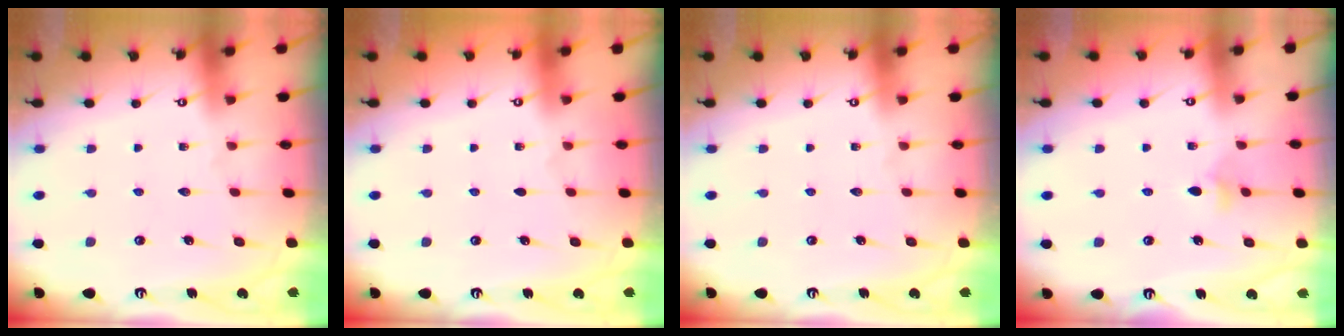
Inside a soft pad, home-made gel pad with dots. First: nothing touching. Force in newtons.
{"total": 0.0}
{"total": 0.0}
{"total": 5.2, "press": 5.1, "slide": 1.1}